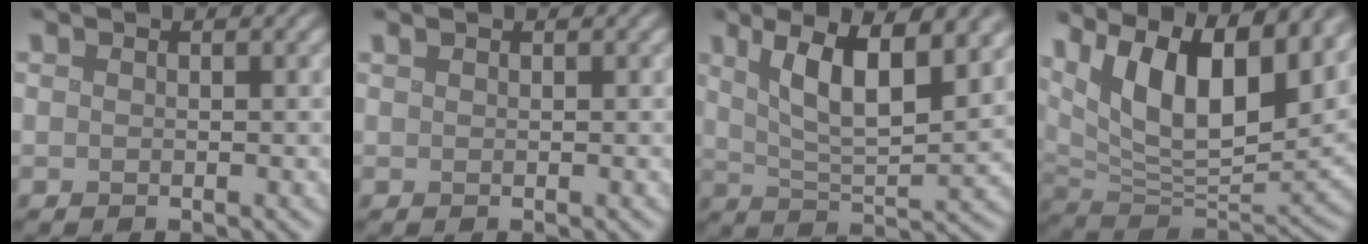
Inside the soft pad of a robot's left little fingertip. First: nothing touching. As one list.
[{"total": 0.0}, {"total": 8.5, "force": [3.6, 2.6, 7.3], "torque": [-0.128, 0.000, 0.062]}, {"total": 13.9, "force": [6.7, 5.9, 10.6], "torque": [-0.163, 0.020, 0.104]}]